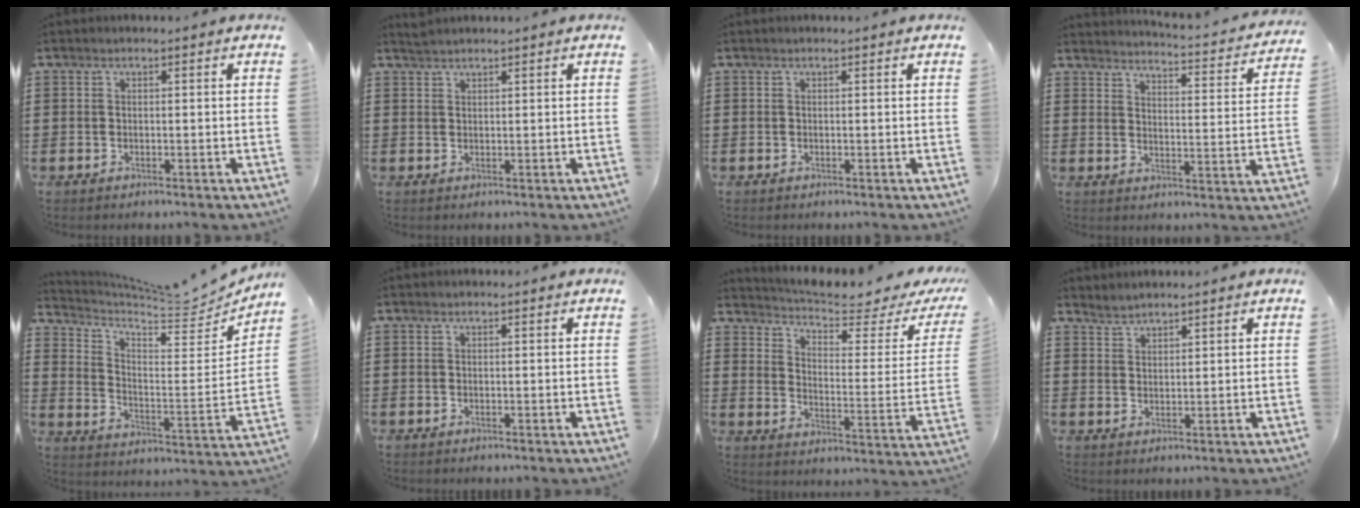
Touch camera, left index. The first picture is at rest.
{"total": 1.1, "force": [1.1, 0.0, 0.2], "torque": [-0.005, 0.000, 0.022]}
{"total": 0.0}
{"total": 3.3, "force": [3.2, -0.4, 0.6], "torque": [-0.025, -0.035, 0.045]}
{"total": 6.3, "force": [5.6, 1.2, 2.7], "torque": [-0.073, -0.042, 0.089]}
{"total": 0.0}
{"total": 4.8, "force": [4.1, 0.3, 2.5], "torque": [-0.065, -0.041, 0.064]}
{"total": 1.8, "force": [1.7, 0.2, -0.2], "torque": [-0.001, 0.001, 0.035]}